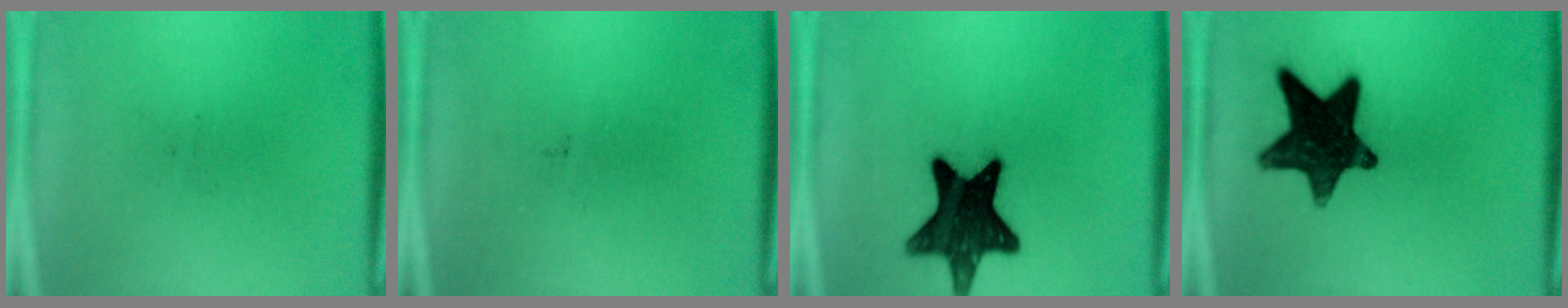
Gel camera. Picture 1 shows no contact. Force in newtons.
{"total": 0.0}
{"total": 14.7}
{"total": 15.4}